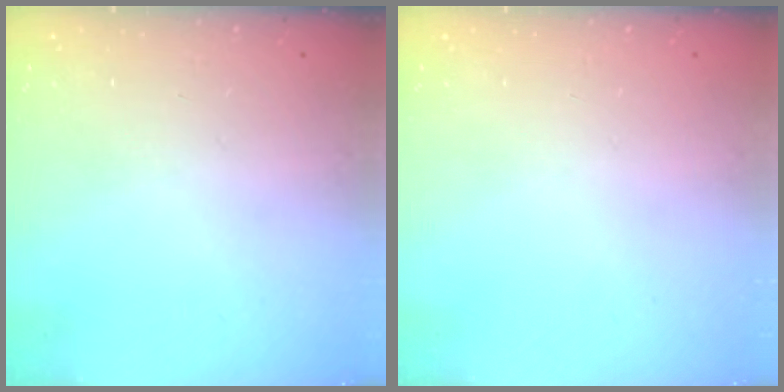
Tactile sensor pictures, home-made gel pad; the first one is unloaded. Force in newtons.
{"total": 0.0}